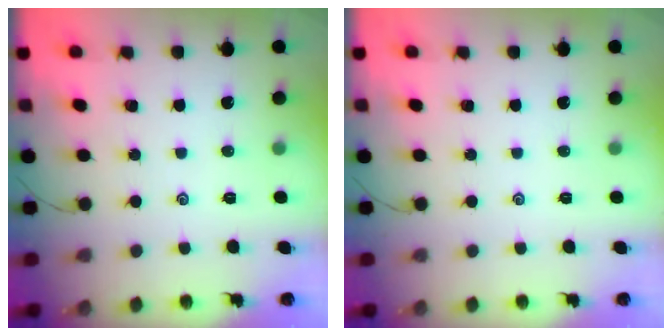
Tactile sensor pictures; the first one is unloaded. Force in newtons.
{"total": 0.0}